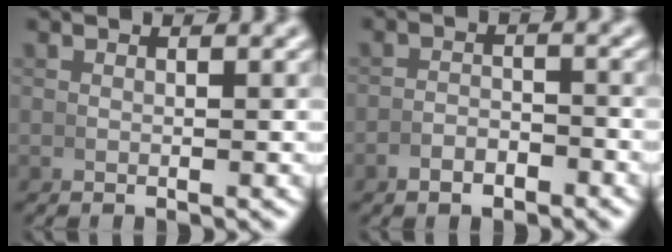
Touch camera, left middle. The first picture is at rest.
{"total": 2.6, "force": [-2.3, 1.1, 0.7], "torque": [-0.004, 0.000, -0.043]}